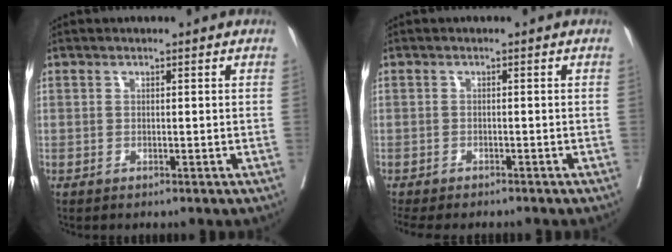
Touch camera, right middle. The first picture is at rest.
{"total": 8.6, "force": [-7.6, 2.2, 3.5], "torque": [-0.057, -0.013, -0.105]}